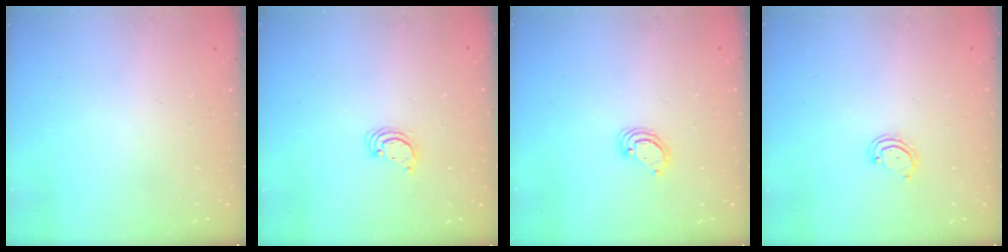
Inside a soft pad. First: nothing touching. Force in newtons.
{"total": 2.7, "press": 2.7, "slide": 0.2}
{"total": 3.9, "press": 3.9, "slide": 0.3}
{"total": 3.8, "press": 3.8, "slide": 0.4}